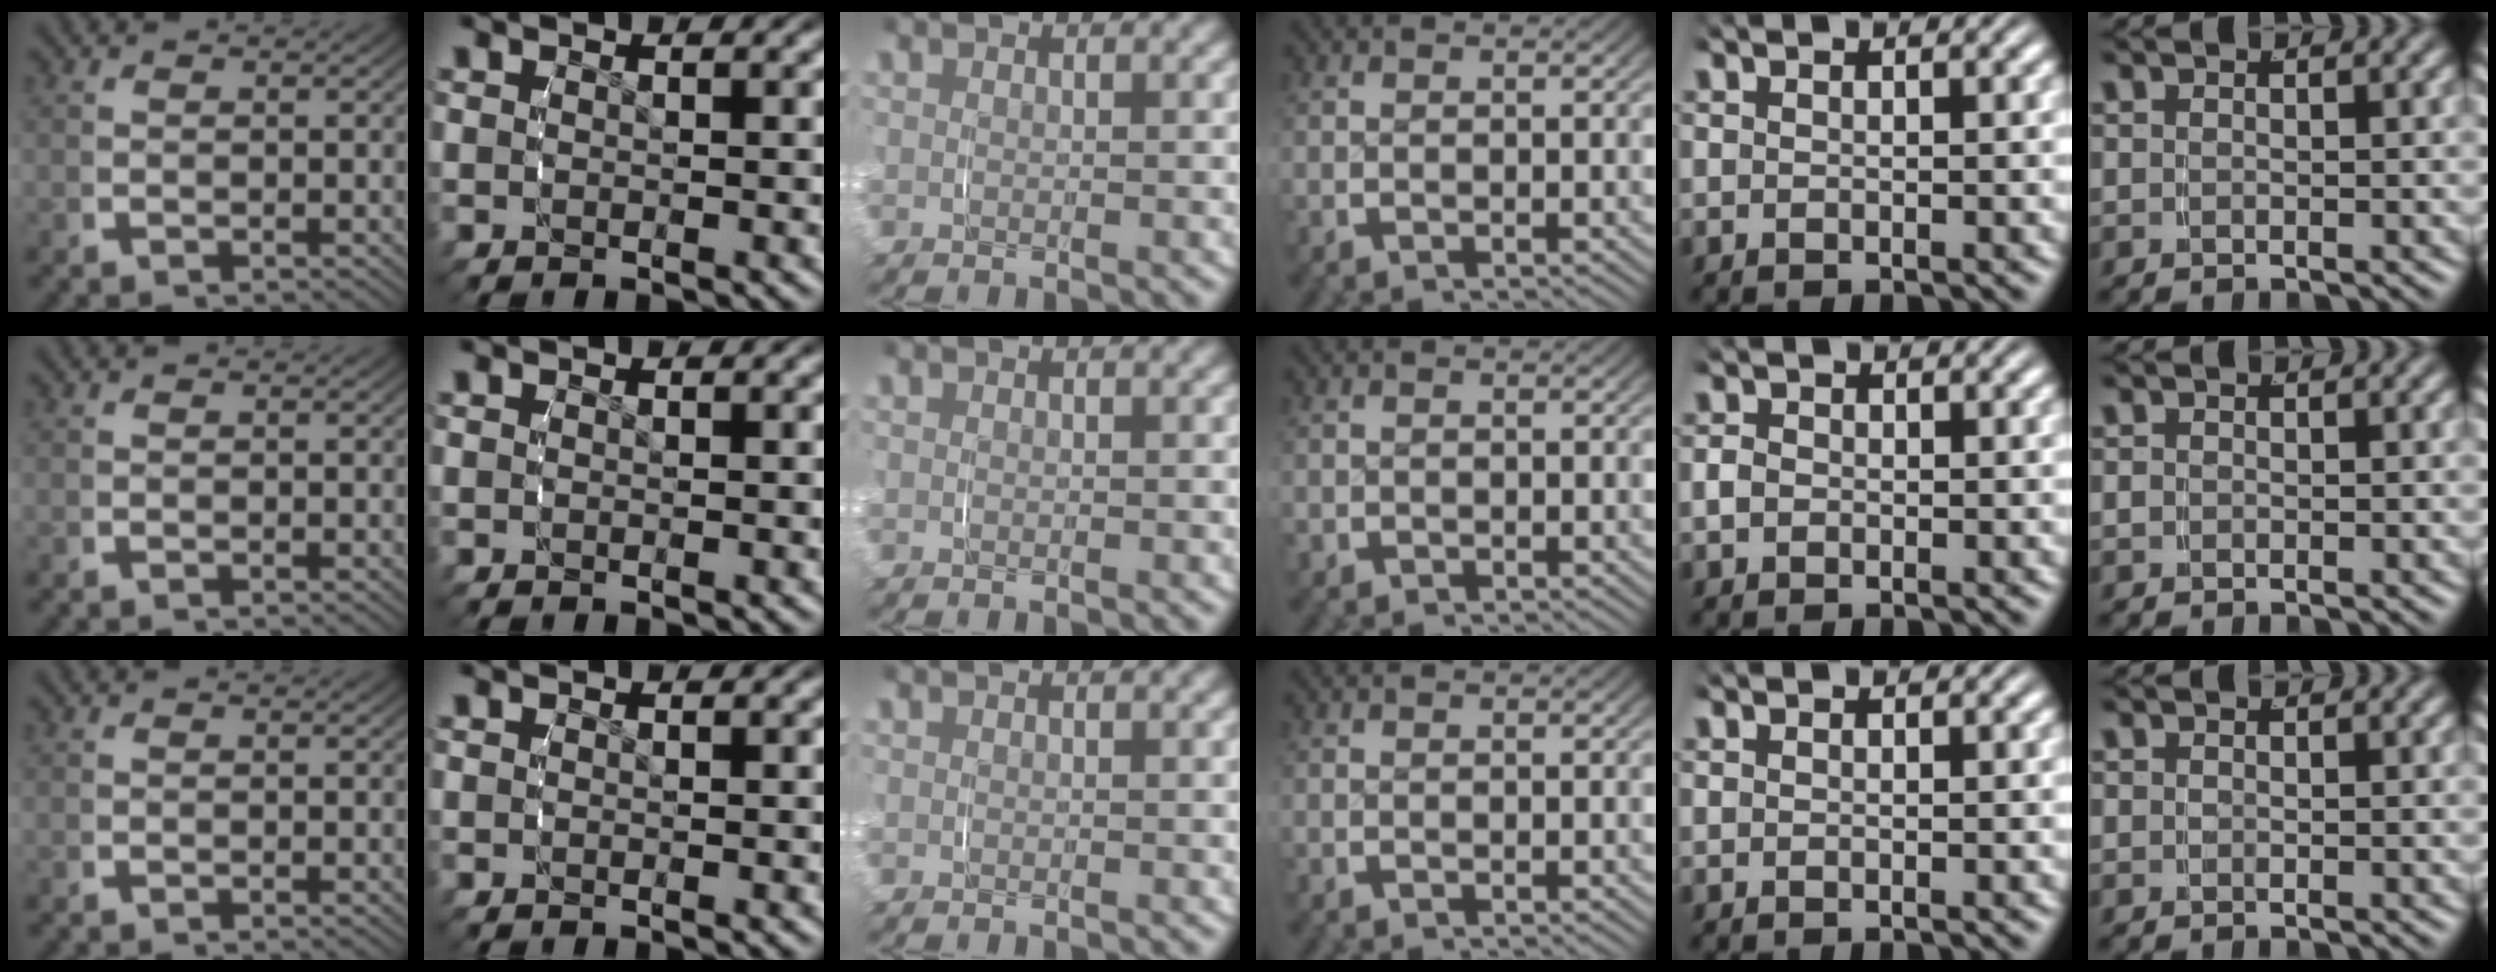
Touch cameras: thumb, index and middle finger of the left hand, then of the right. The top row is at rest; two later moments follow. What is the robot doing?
{"motion": "grasp_and_lifting", "object": "paper towel"}